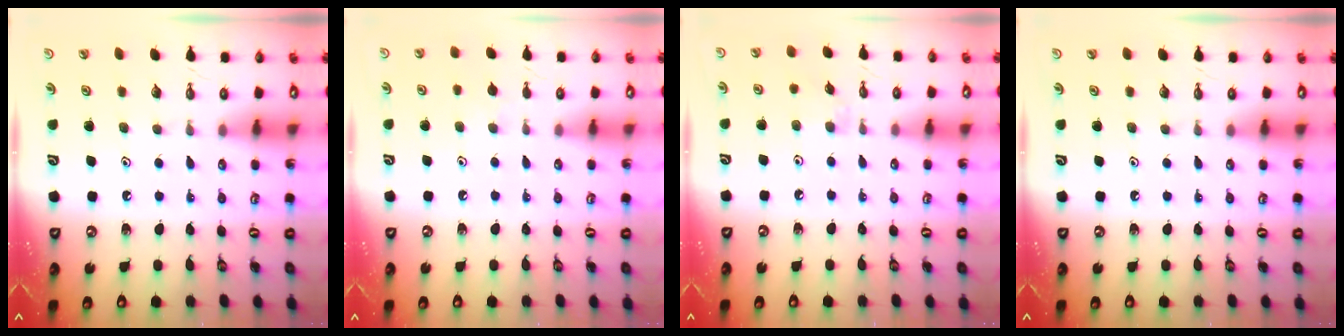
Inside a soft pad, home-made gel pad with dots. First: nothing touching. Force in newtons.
{"total": 2.5, "press": 2.5, "slide": 0.4}
{"total": 3.1, "press": 3.0, "slide": 0.4}
{"total": 0.0}